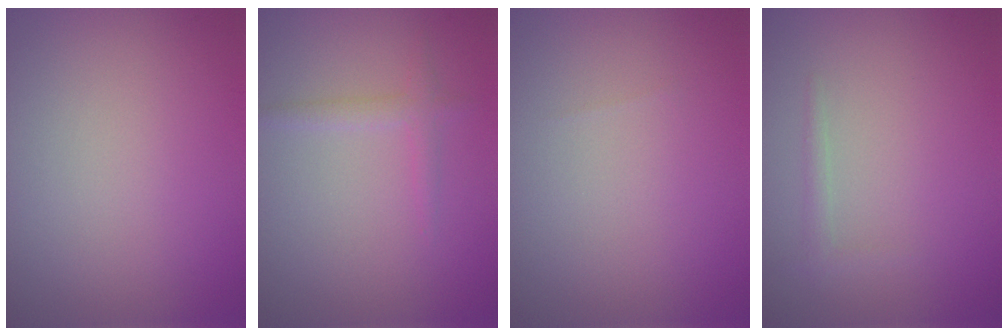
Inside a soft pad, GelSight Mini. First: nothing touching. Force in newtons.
{"total": 1.3, "press": 1.3, "slide": 0.1}
{"total": 0.0}
{"total": 0.8, "press": 0.8, "slide": 0.0}